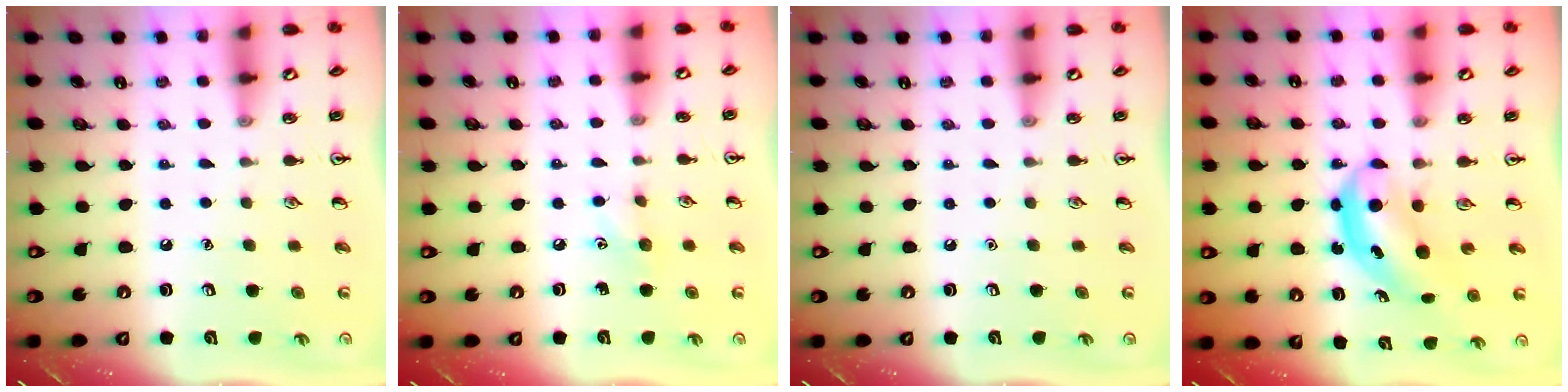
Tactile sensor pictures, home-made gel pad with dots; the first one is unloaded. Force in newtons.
{"total": 5.1, "press": 4.8, "slide": 1.8}
{"total": 0.0}
{"total": 5.1, "press": 5.0, "slide": 0.6}